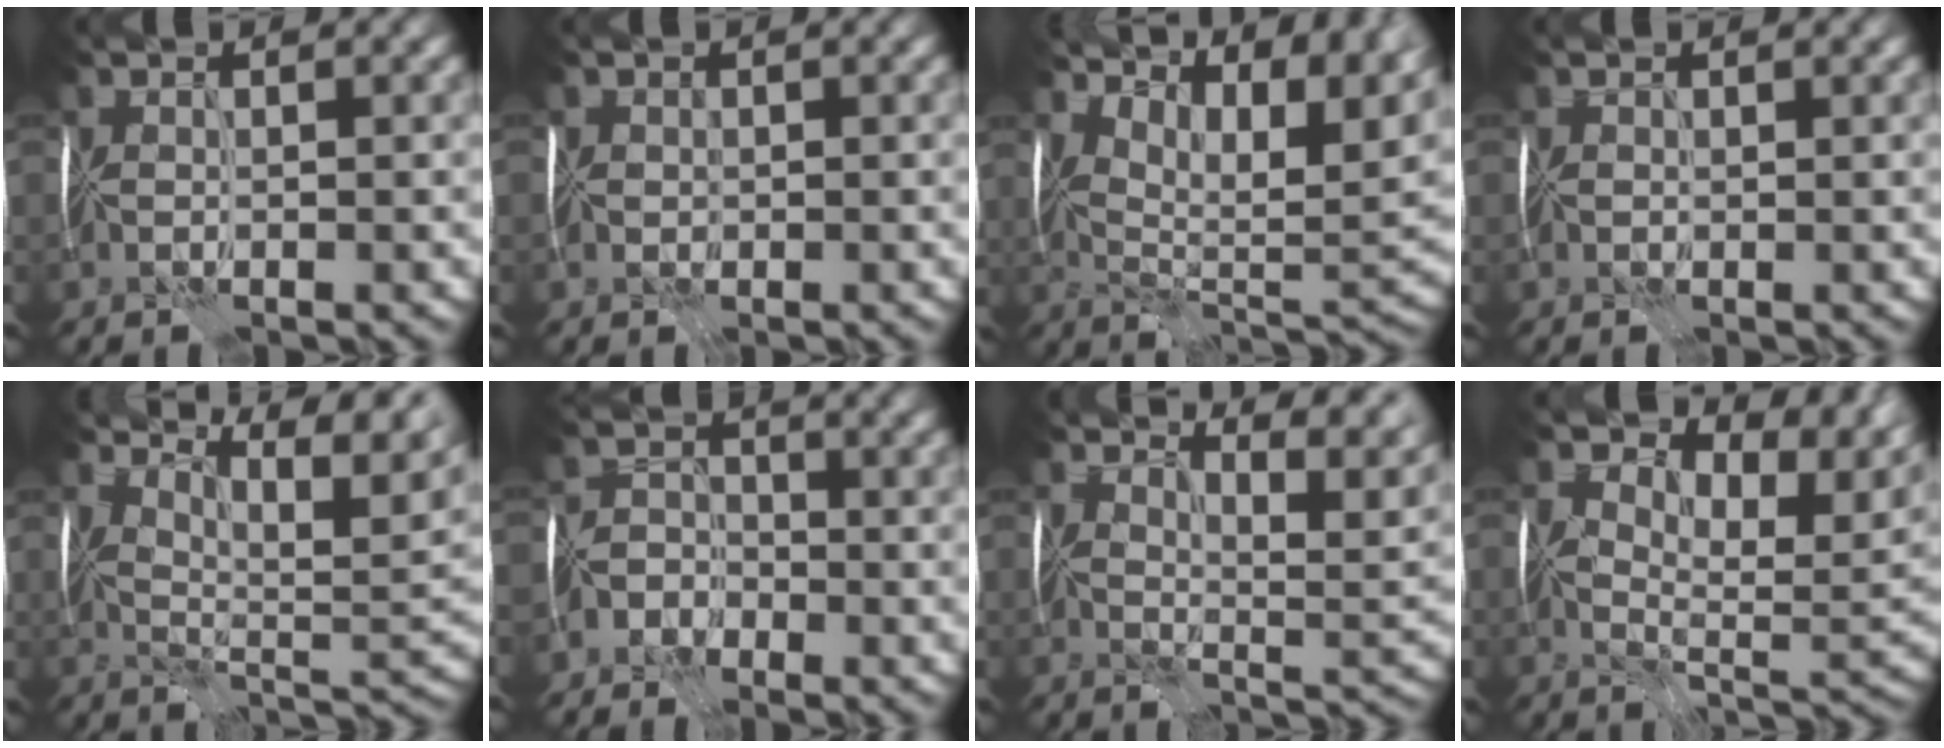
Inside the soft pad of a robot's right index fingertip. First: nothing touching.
{"total": 2.1, "force": [0.5, 1.9, 0.8], "torque": [-0.005, 0.017, -0.004]}
{"total": 12.6, "force": [7.5, 5.2, 8.7], "torque": [-0.123, 0.026, 0.110]}
{"total": 0.7, "force": [0.3, 0.6, 0.2], "torque": [-0.006, 0.004, 0.001]}
{"total": 8.9, "force": [6.3, 2.1, 6.0], "torque": [-0.093, 0.009, 0.103]}
{"total": 2.9, "force": [-2.7, 1.1, -0.1], "torque": [0.019, 0.005, -0.057]}
{"total": 7.8, "force": [6.4, 1.6, 4.3], "torque": [-0.060, 0.010, 0.082]}
{"total": 10.4, "force": [6.0, 4.6, 7.2], "torque": [-0.108, 0.002, 0.102]}